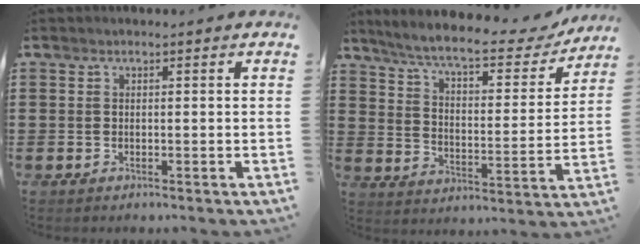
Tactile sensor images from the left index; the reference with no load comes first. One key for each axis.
{"total": 7.9, "fx": 6.7, "fy": 0.8, "fz": 4.2, "tx": -0.107, "ty": -0.034, "tz": 0.111}